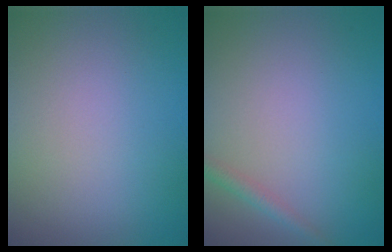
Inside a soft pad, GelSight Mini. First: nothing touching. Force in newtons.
{"total": 1.3, "press": 1.3, "slide": 0.1}